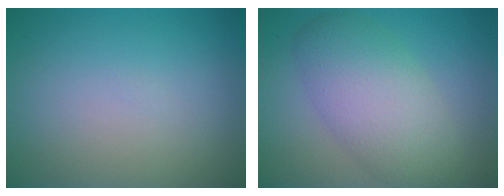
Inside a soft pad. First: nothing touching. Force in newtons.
{"total": 6.5, "press": 6.4, "slide": 0.6}